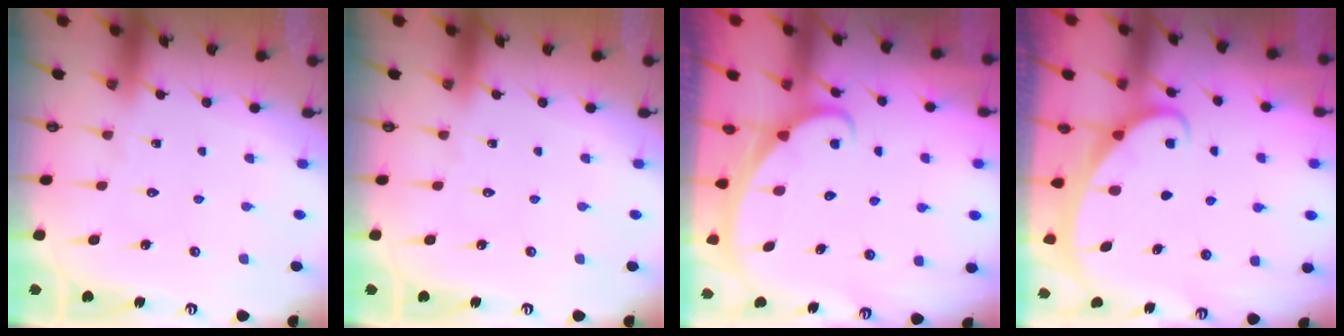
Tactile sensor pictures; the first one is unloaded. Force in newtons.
{"total": 0.0}
{"total": 2.2, "press": 2.2, "slide": 0.1}
{"total": 2.1, "press": 2.1, "slide": 0.2}